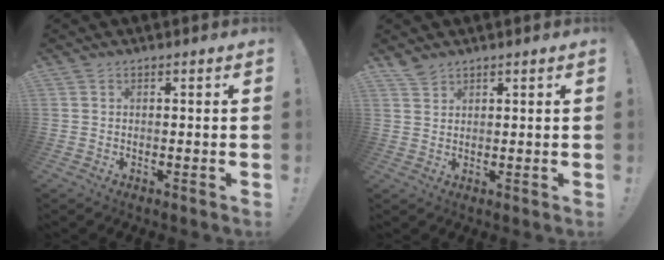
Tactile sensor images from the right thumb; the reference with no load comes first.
{"total": 3.1, "force": [2.8, 1.1, 0.9], "torque": [-0.007, -0.021, 0.051]}